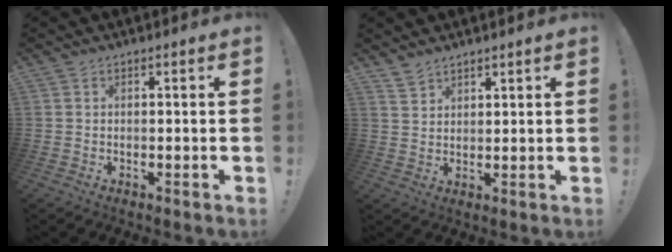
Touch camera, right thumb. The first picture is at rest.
{"total": 3.5, "force": [3.1, 1.4, 0.6], "torque": [-0.010, -0.019, 0.059]}